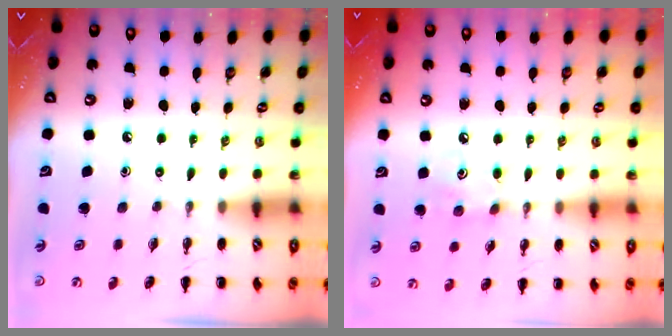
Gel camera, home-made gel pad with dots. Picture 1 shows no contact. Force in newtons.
{"total": 6.3, "press": 6.1, "slide": 1.6}